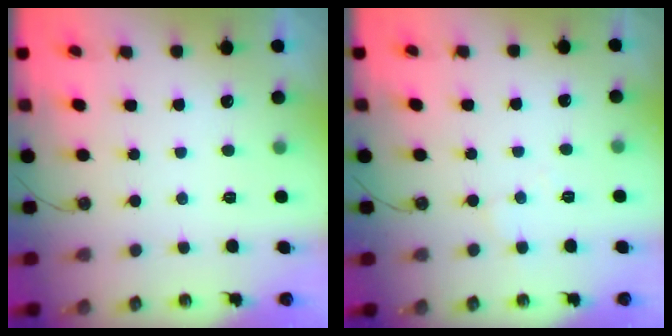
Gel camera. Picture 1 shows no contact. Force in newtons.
{"total": 3.4, "press": 3.4, "slide": 0.5}